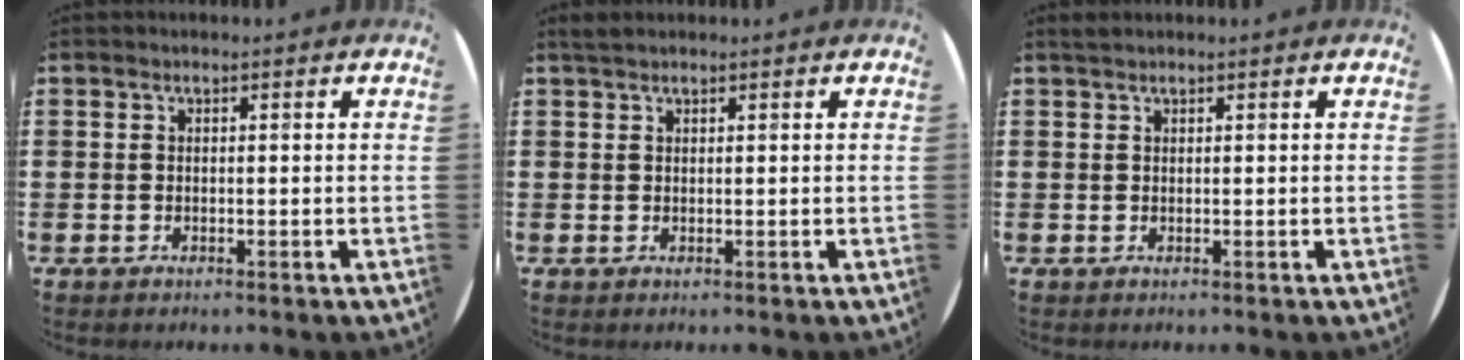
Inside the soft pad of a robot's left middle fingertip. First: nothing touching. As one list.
[{"total": 1.1, "force": [1.0, 0.2, 0.3], "torque": [-0.006, 0.003, 0.018]}, {"total": 0.6, "force": [0.6, 0.0, 0.0], "torque": [-0.001, 0.001, 0.012]}]